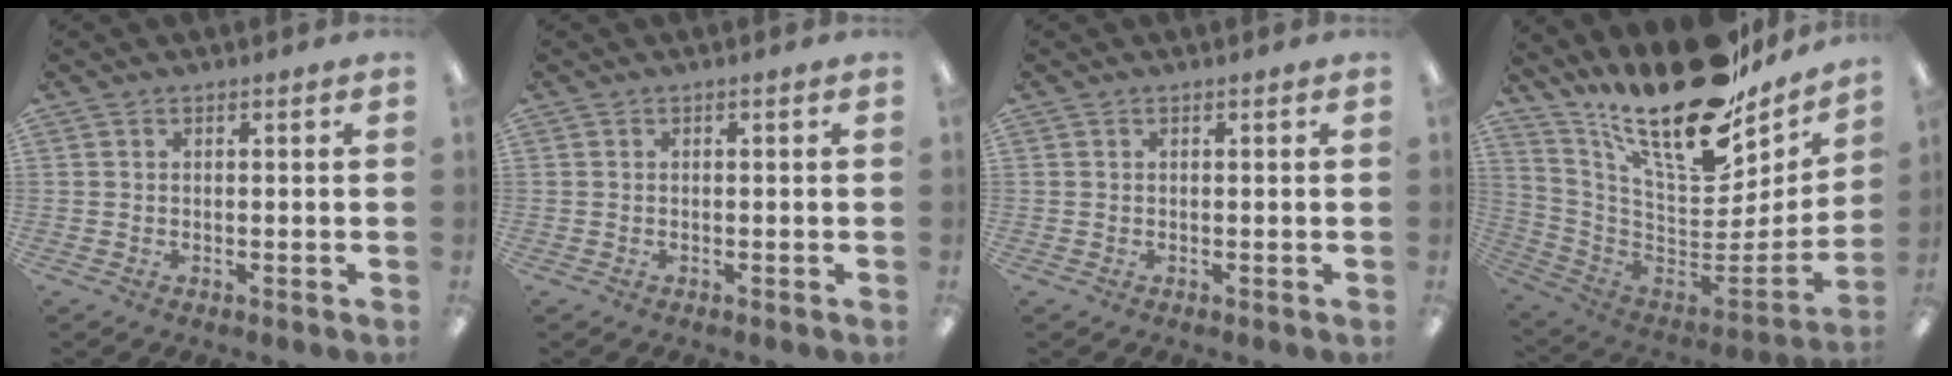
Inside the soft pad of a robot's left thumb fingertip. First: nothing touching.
{"total": 0.0}
{"total": 0.0}
{"total": 23.1, "force": [16.7, 8.1, 13.9], "torque": [-0.204, -0.131, 0.280]}